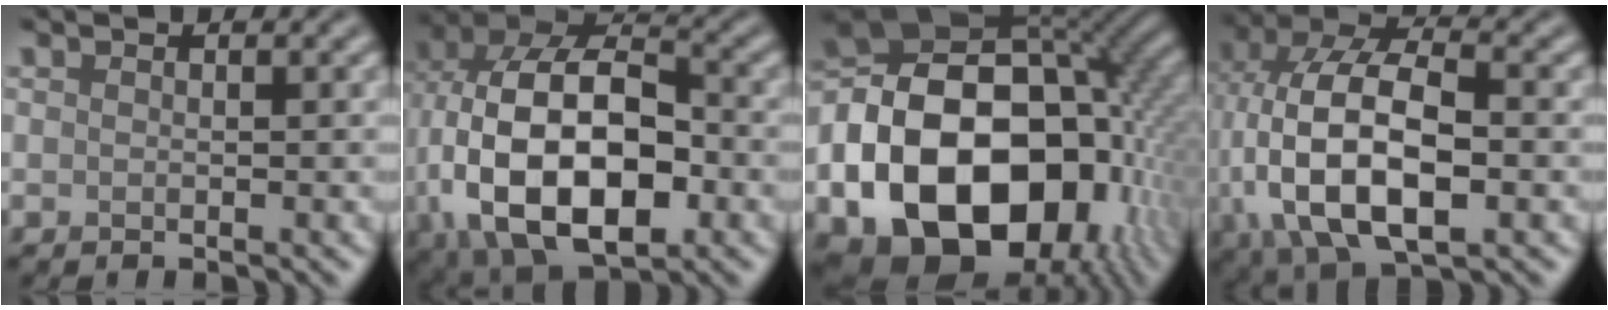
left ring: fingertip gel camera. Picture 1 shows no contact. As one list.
[{"total": 16.1, "force": [-3.0, 9.6, 12.6], "torque": [-0.237, -0.009, -0.055]}, {"total": 21.2, "force": [-6.1, 14.9, 13.8], "torque": [-0.267, -0.016, -0.093]}, {"total": 13.5, "force": [-1.7, 7.2, 11.3], "torque": [-0.226, 0.005, -0.033]}]